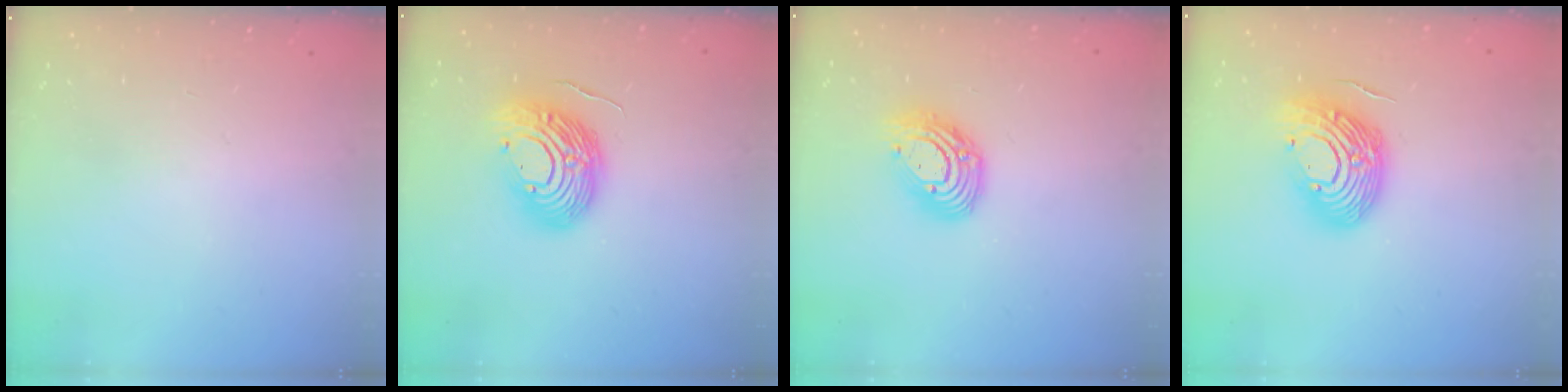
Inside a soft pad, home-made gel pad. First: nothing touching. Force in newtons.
{"total": 14.0, "press": 13.8, "slide": 2.2}
{"total": 12.0, "press": 11.9, "slide": 1.0}
{"total": 15.1, "press": 15.0, "slide": 1.9}